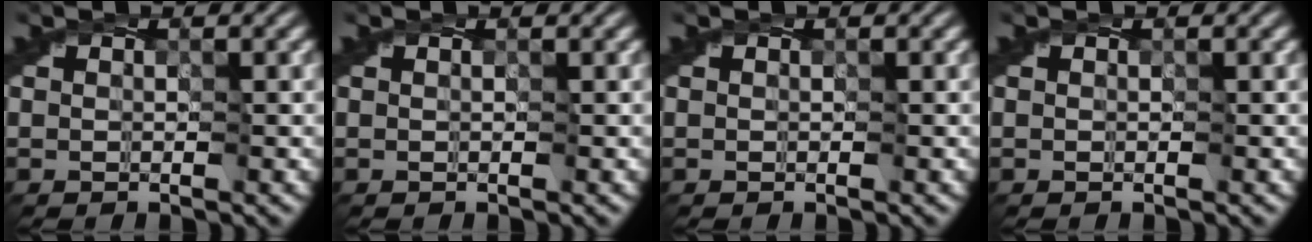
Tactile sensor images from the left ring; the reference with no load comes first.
{"total": 0.0}
{"total": 0.0}
{"total": 0.0}